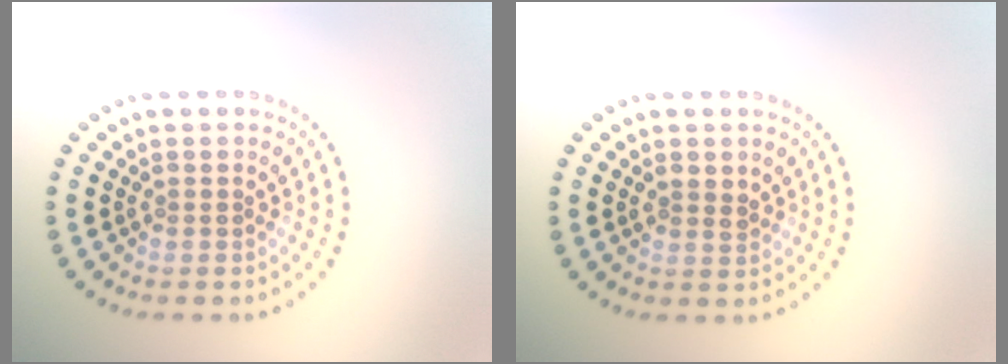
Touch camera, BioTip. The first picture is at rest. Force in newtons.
{"total": 1.4, "press": 1.3, "slide": 0.5}